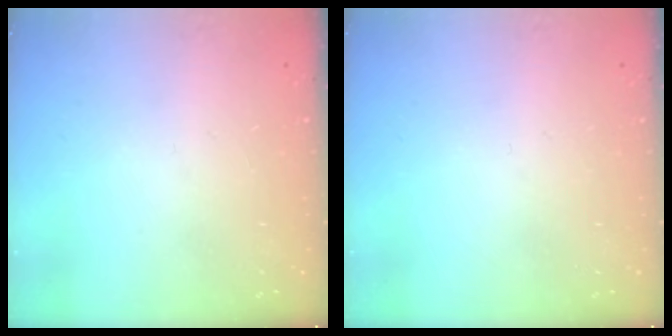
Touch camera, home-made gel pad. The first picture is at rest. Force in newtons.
{"total": 0.0}